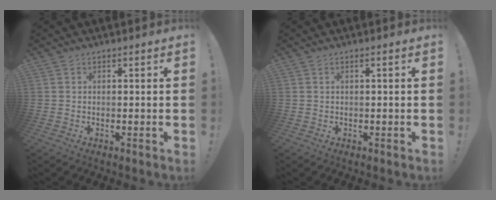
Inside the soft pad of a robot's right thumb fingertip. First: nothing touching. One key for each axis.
{"total": 1.0, "fx": 0.0, "fy": 0.0, "fz": 1.0, "tx": -0.022, "ty": 0.002, "tz": 0.001}